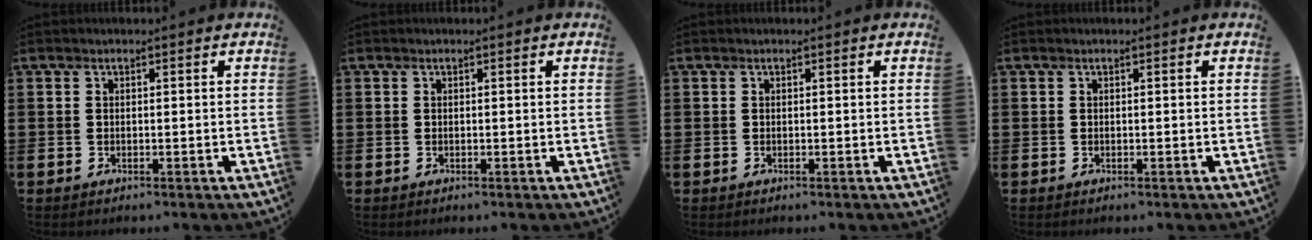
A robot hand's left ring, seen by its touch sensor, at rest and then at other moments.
{"total": 0.0}
{"total": 0.0}
{"total": 0.0}